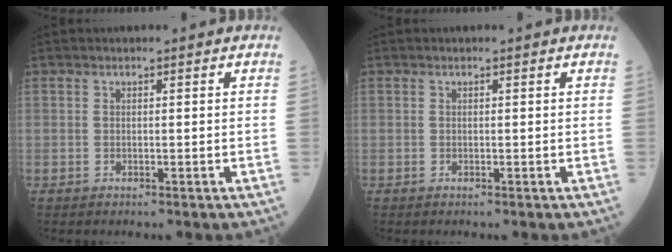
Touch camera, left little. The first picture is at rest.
{"total": 0.0}